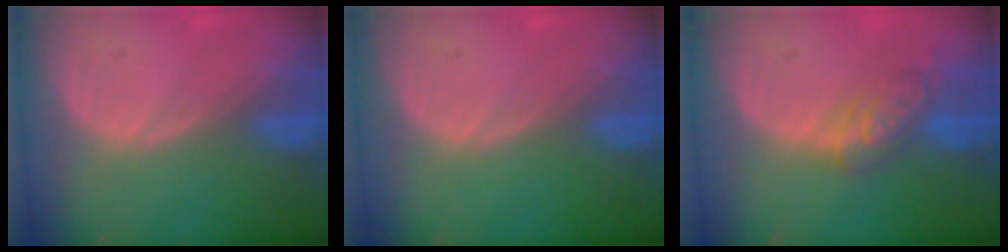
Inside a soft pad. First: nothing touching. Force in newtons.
{"total": 0.0}
{"total": 5.2, "press": 5.1, "slide": 1.3}